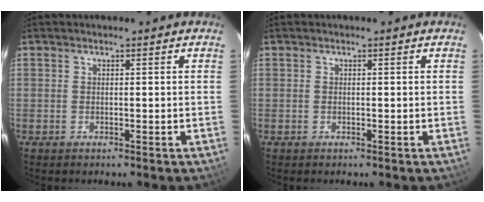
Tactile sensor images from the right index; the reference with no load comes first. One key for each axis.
{"total": 0.0}